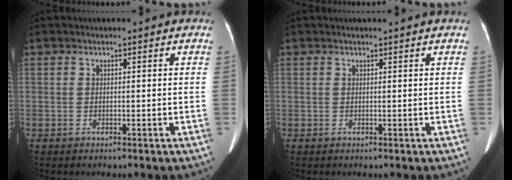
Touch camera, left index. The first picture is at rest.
{"total": 2.3, "force": [2.1, -0.3, 0.9], "torque": [-0.009, -0.005, 0.019]}